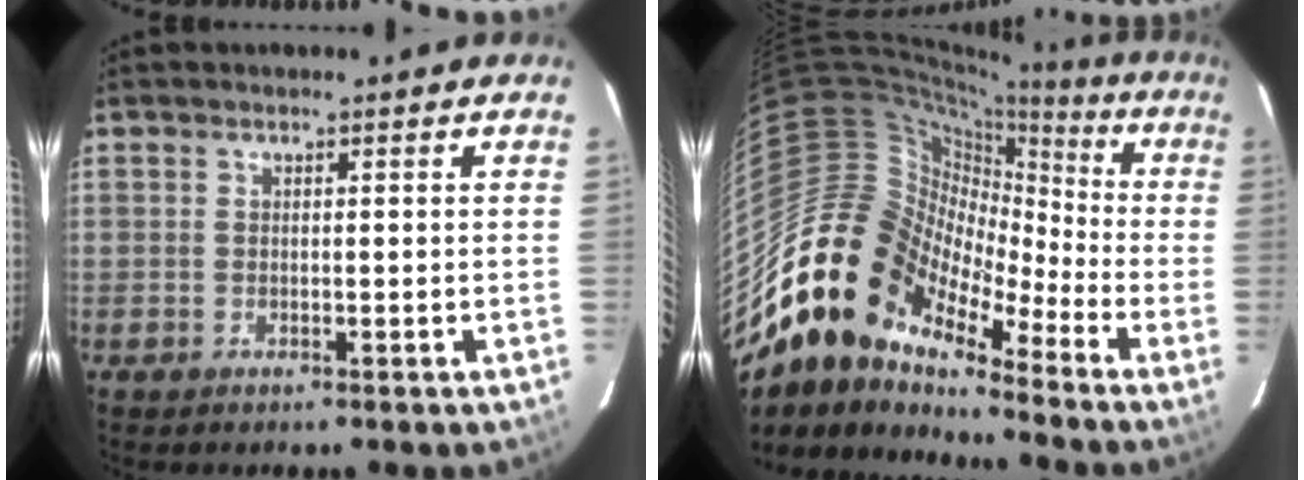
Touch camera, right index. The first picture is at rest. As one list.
[{"total": 16.1, "force": [-10.1, 10.3, 7.3], "torque": [-0.123, 0.011, -0.210]}]